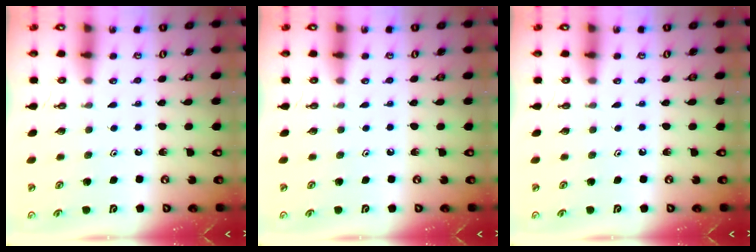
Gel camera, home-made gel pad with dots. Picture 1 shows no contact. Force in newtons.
{"total": 0.0}
{"total": 0.0}